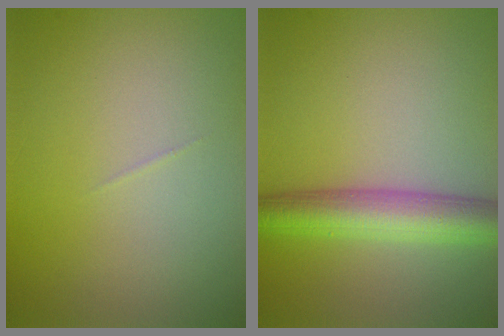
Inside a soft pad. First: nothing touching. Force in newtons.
{"total": 5.4, "press": 5.4, "slide": 0.2}